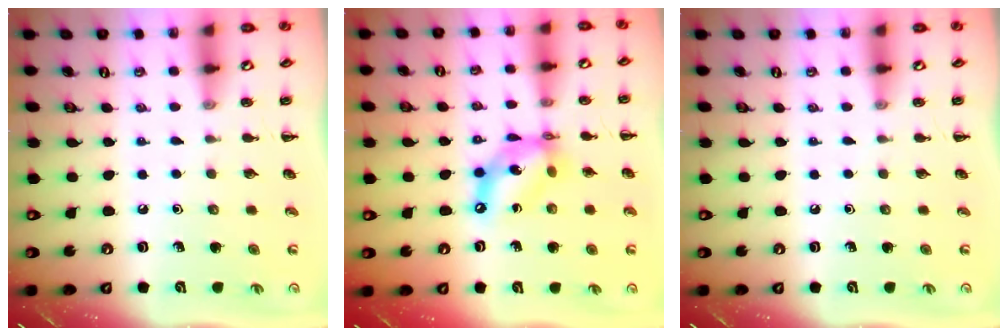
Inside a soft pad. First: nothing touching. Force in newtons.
{"total": 12.3, "press": 11.9, "slide": 3.3}
{"total": 0.0}